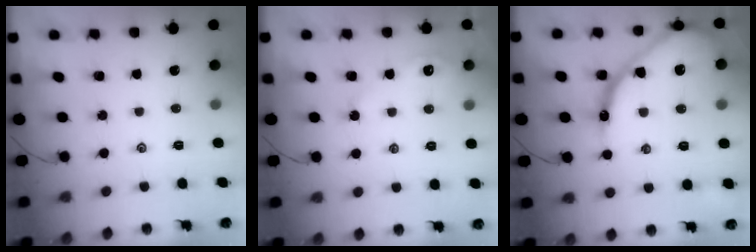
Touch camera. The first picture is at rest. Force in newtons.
{"total": 2.7, "press": 2.7, "slide": 0.3}
{"total": 19.2, "press": 19.1, "slide": 1.7}